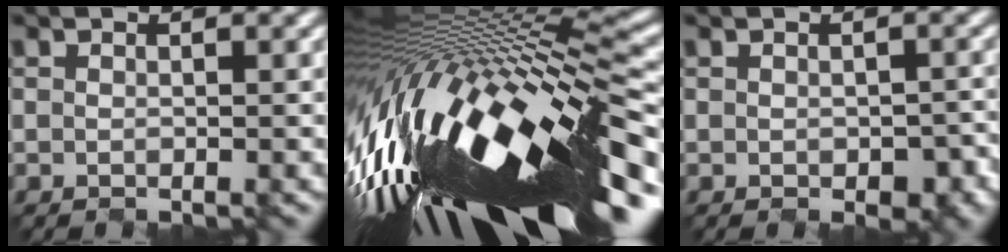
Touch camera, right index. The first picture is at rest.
{"total": 18.8, "force": [-4.0, 4.8, 17.7], "torque": [-0.296, -0.027, -0.064]}
{"total": 3.1, "force": [-1.0, 1.9, 2.2], "torque": [-0.032, -0.012, -0.004]}